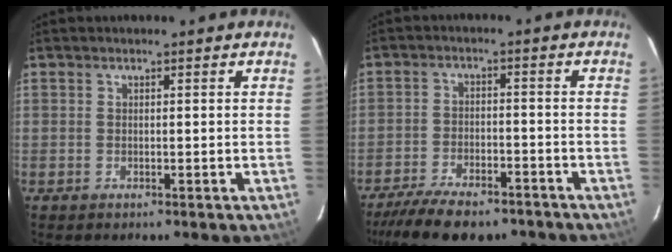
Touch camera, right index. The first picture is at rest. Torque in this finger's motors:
{"motor_torque": [1.22, -0.92, 0.32, 0.10]}